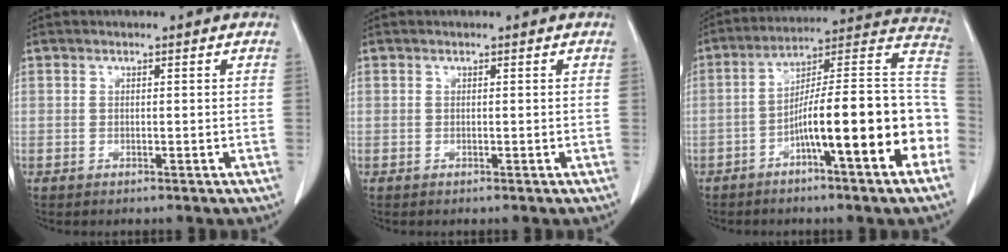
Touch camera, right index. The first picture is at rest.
{"total": 0.0}
{"total": 19.0, "force": [-6.3, 1.6, 17.9], "torque": [-0.211, 0.035, -0.095]}